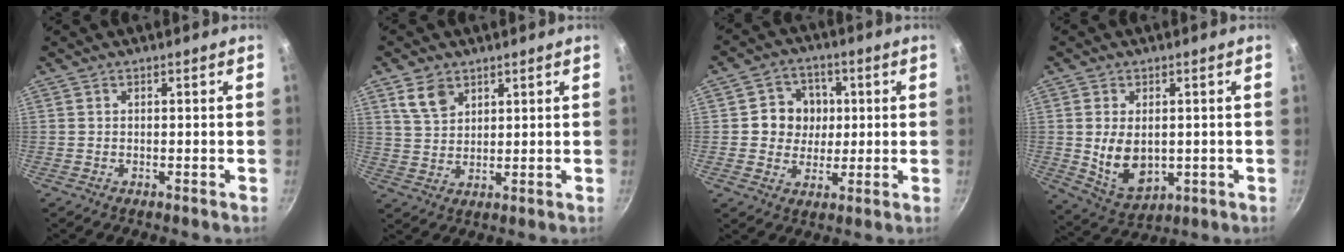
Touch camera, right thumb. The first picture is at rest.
{"total": 5.7, "force": [3.3, 3.8, 2.9], "torque": [-0.039, -0.010, 0.068]}
{"total": 8.4, "force": [1.1, 7.7, 3.1], "torque": [-0.009, 0.002, 0.010]}
{"total": 9.3, "force": [0.1, 6.2, 7.0], "torque": [-0.109, -0.013, 0.025]}